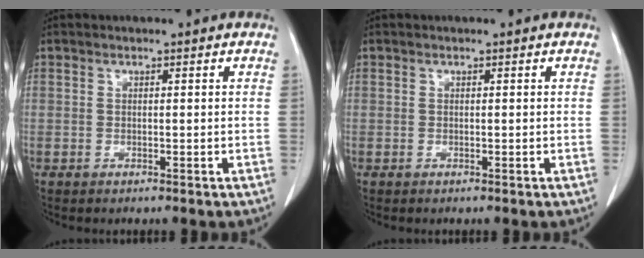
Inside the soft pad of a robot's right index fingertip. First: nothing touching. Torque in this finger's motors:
{"motor_torque": [0.00, 0.00, 0.00, 0.00]}